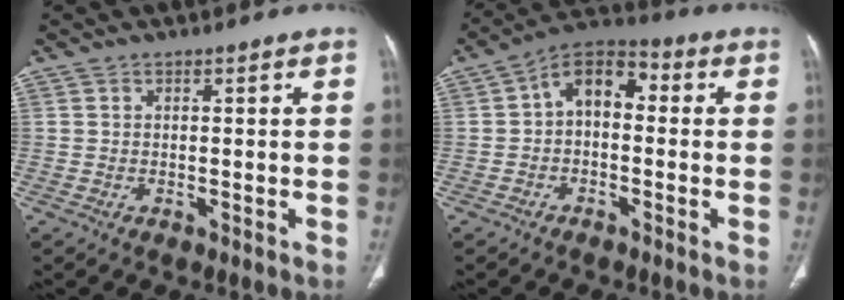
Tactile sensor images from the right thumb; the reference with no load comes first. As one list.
[{"total": 8.8, "force": [0.4, 5.6, 6.8], "torque": [-0.088, 0.034, -0.010]}]